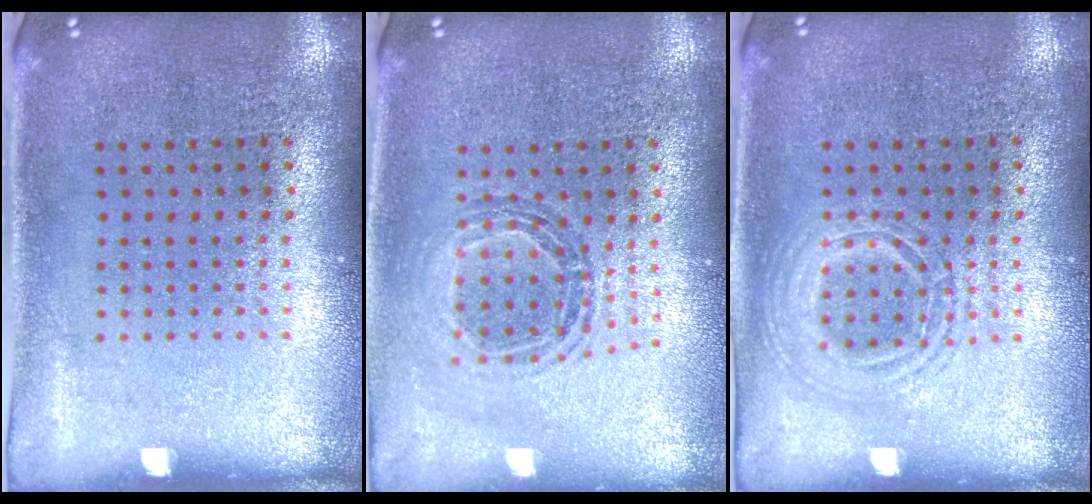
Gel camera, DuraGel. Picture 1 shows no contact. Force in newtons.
{"total": 0.8, "press": 0.8, "slide": 0.1}
{"total": 2.3, "press": 2.3, "slide": 0.2}